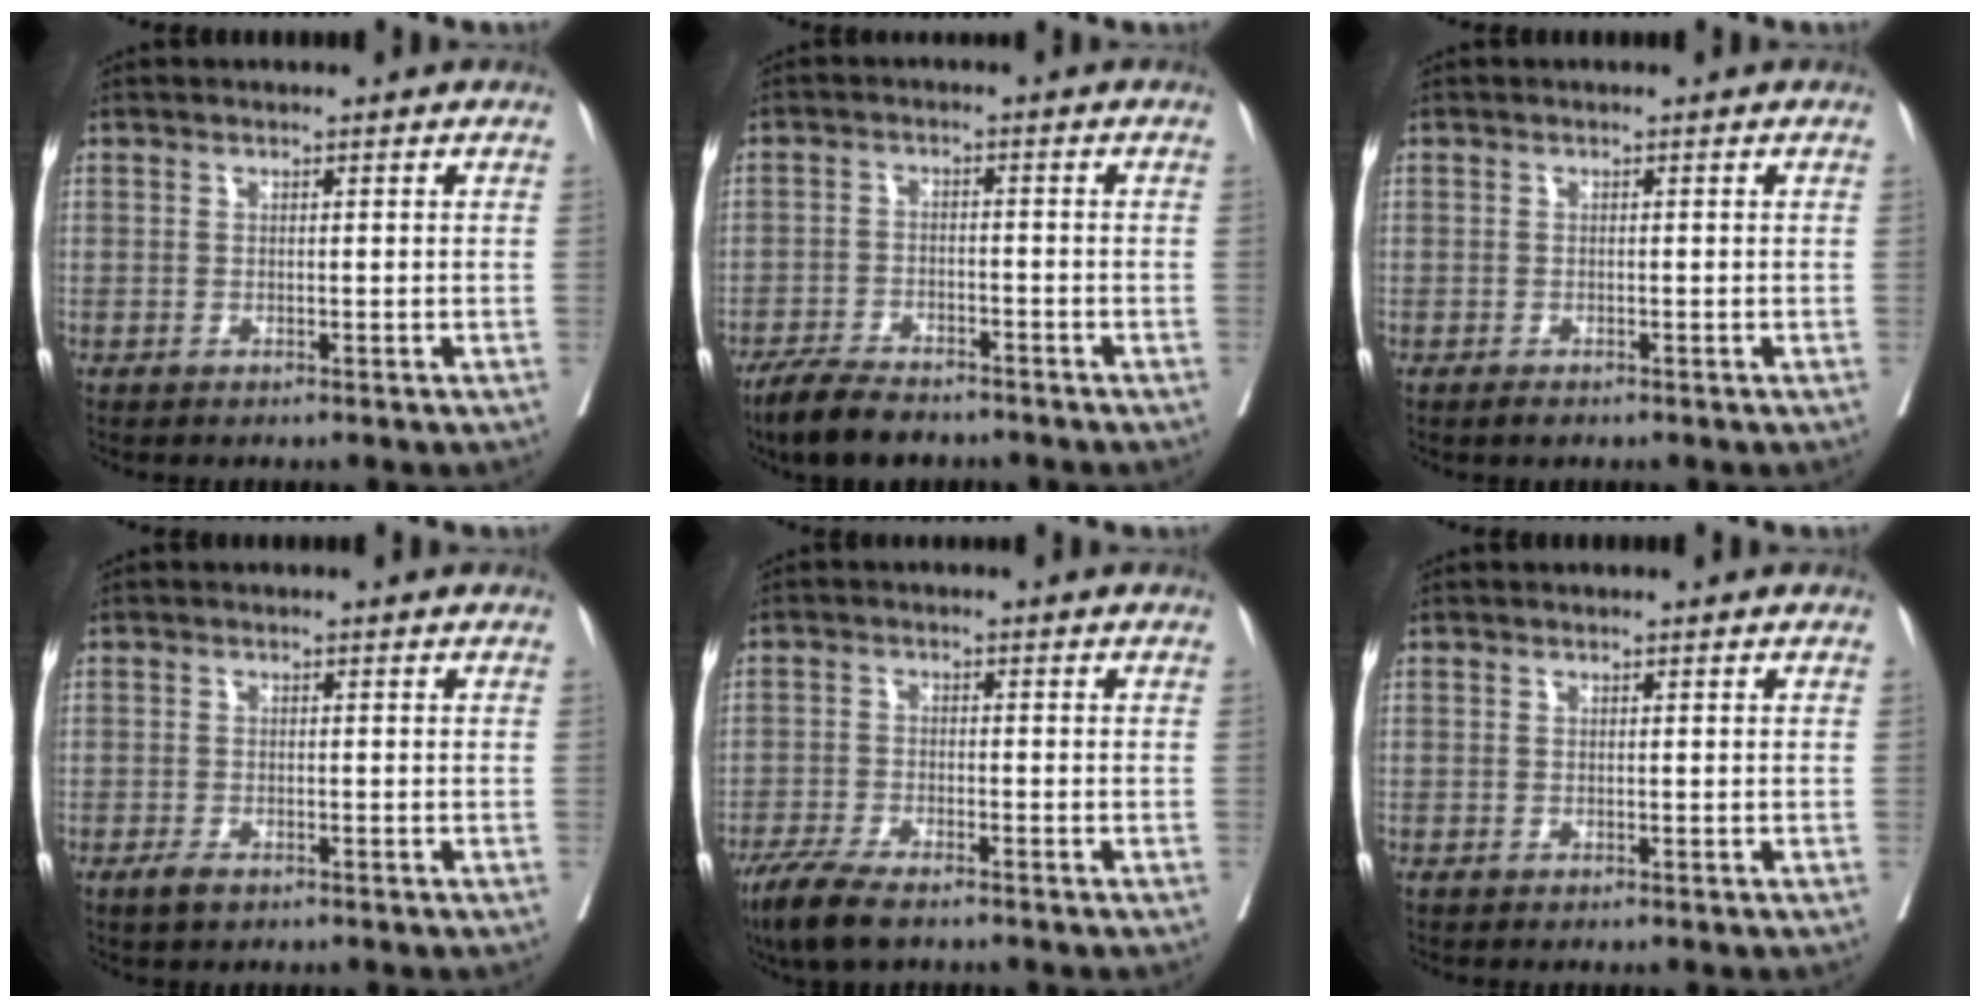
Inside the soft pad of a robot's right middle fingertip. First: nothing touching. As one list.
[{"total": 7.6, "force": [-6.3, 1.9, 3.6], "torque": [-0.067, -0.017, -0.111]}, {"total": 1.0, "force": [-0.7, 0.3, 0.6], "torque": [-0.012, -0.004, -0.007]}, {"total": 2.2, "force": [-1.4, 0.7, 1.5], "torque": [-0.033, -0.005, -0.022]}, {"total": 7.0, "force": [-5.3, 1.3, 4.4], "torque": [-0.085, -0.018, -0.092]}, {"total": 0.0}]